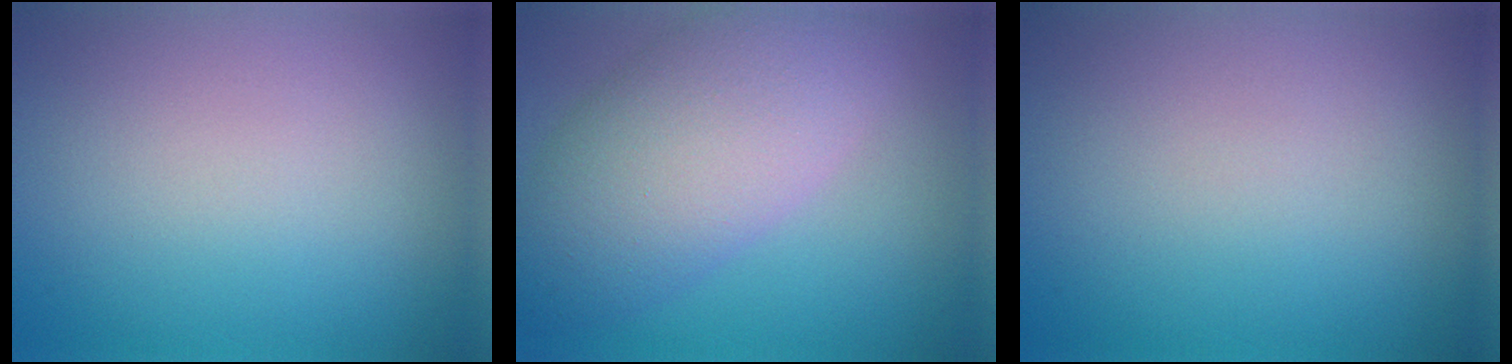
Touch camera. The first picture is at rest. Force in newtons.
{"total": 8.6, "press": 8.6, "slide": 0.8}
{"total": 0.0}